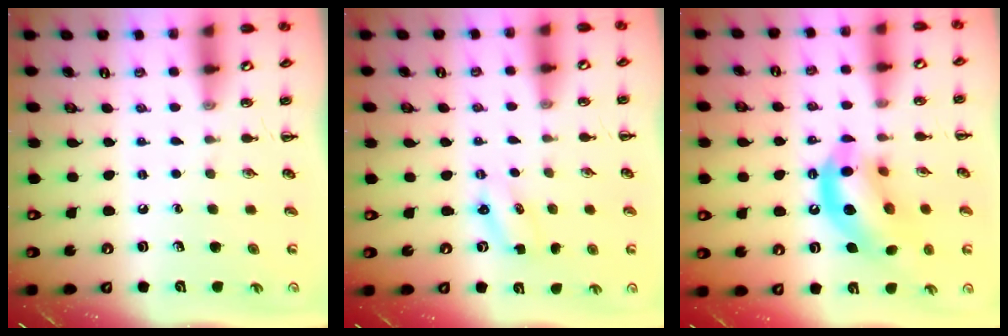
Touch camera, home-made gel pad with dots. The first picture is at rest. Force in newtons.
{"total": 2.4, "press": 2.4, "slide": 0.6}
{"total": 15.6, "press": 15.2, "slide": 3.3}